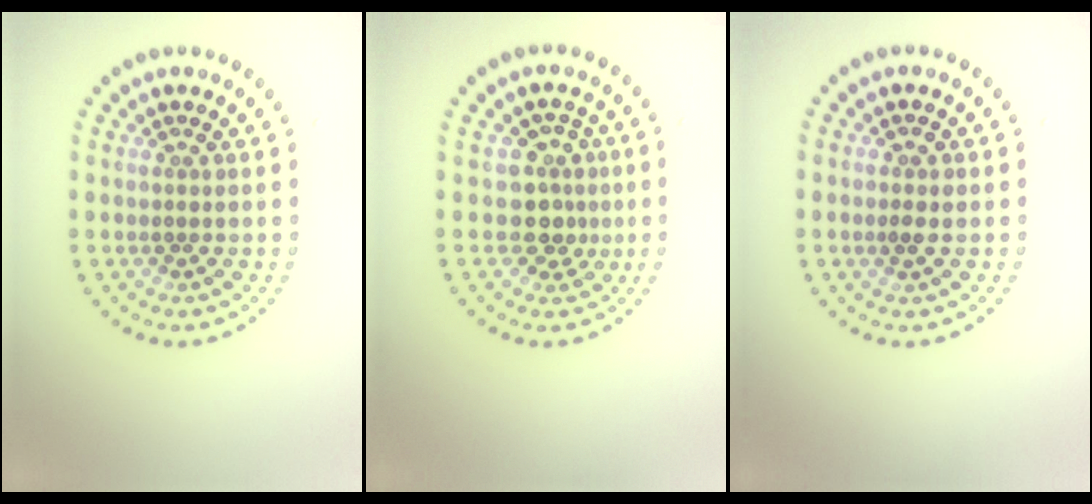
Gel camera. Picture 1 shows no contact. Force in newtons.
{"total": 2.8, "press": 2.4, "slide": 1.4}
{"total": 1.1, "press": 1.1, "slide": 0.1}